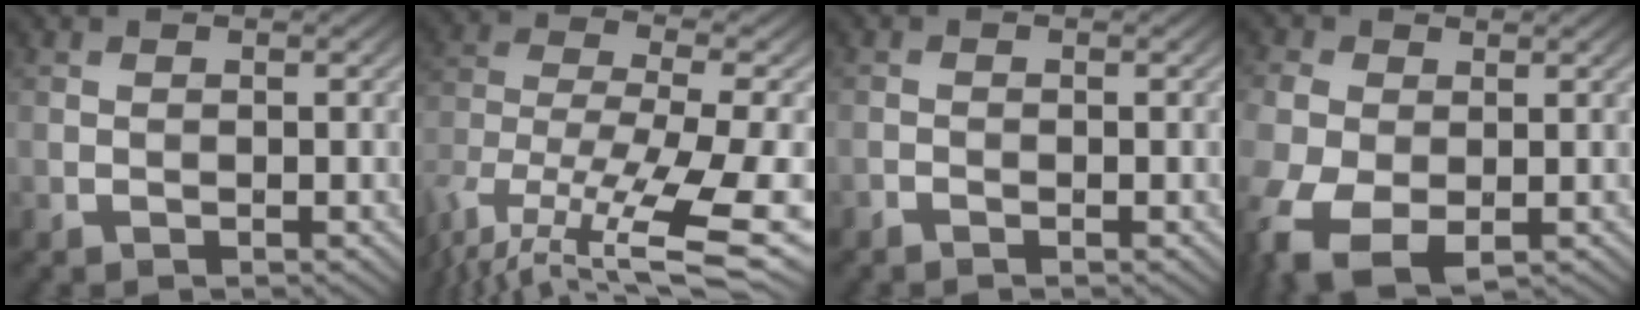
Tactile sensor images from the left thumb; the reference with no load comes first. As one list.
[{"total": 14.4, "force": [-9.3, 4.5, 10.1], "torque": [-0.233, -0.001, -0.148]}, {"total": 0.6, "force": [-0.5, 0.1, 0.2], "torque": [-0.003, 0.002, -0.011]}, {"total": 8.7, "force": [-3.1, 5.7, 5.8], "torque": [-0.179, -0.029, -0.056]}]